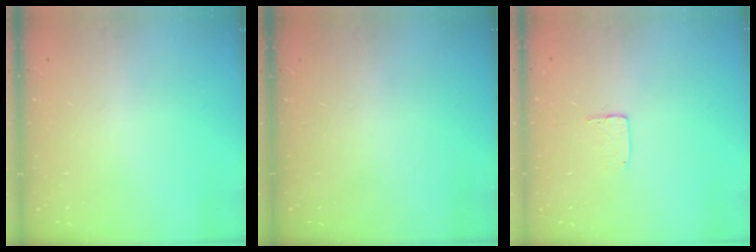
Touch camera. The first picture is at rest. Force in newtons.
{"total": 0.0}
{"total": 5.2, "press": 5.2, "slide": 0.4}